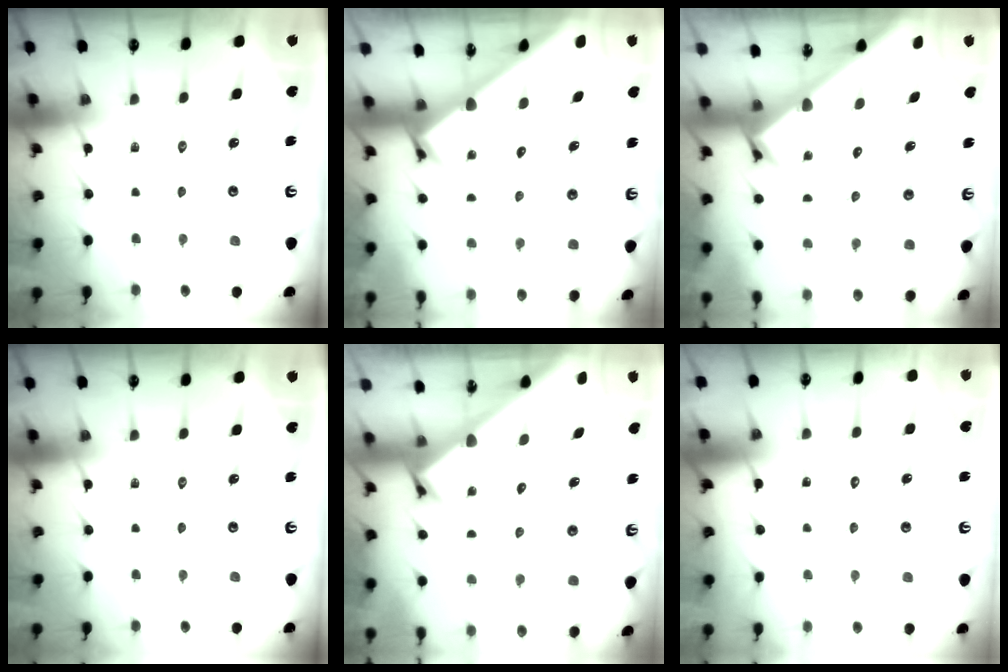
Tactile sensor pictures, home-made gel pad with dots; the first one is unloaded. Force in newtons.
{"total": 2.3, "press": 2.3, "slide": 0.1}
{"total": 2.2, "press": 2.2, "slide": 0.1}
{"total": 0.0}
{"total": 2.3, "press": 2.3, "slide": 0.2}
{"total": 5.4, "press": 5.4, "slide": 0.5}